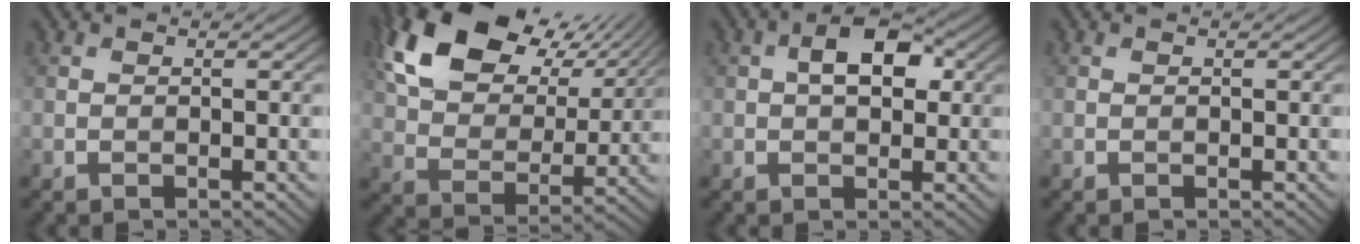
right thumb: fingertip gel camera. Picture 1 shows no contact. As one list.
[{"total": 16.9, "force": [8.7, 10.3, 10.1], "torque": [-0.223, 0.020, 0.149]}, {"total": 5.4, "force": [1.0, 3.0, 4.4], "torque": [-0.071, 0.010, 0.011]}, {"total": 0.0}]